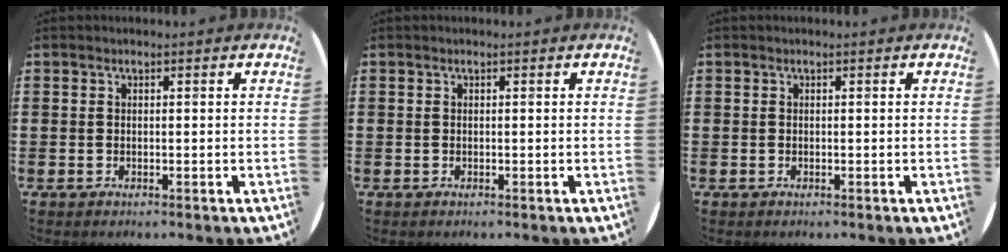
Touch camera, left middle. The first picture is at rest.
{"total": 0.0}
{"total": 0.0}